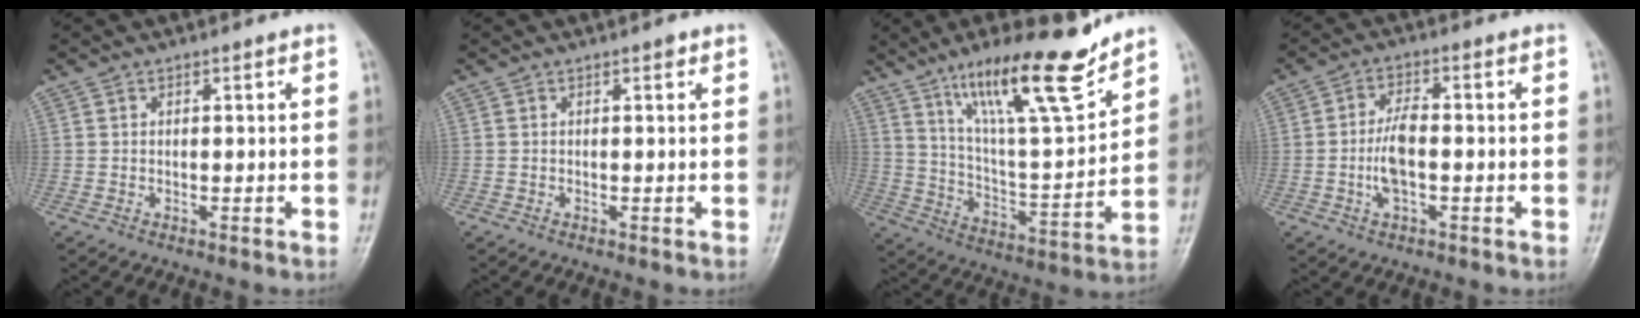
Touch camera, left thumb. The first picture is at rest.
{"total": 0.7, "force": [0.3, 0.3, 0.5], "torque": [-0.004, 0.000, 0.002]}
{"total": 19.0, "force": [13.3, 3.7, 13.1], "torque": [-0.190, -0.074, 0.231]}
{"total": 6.4, "force": [-1.1, 2.7, 5.7], "torque": [-0.117, 0.013, -0.023]}